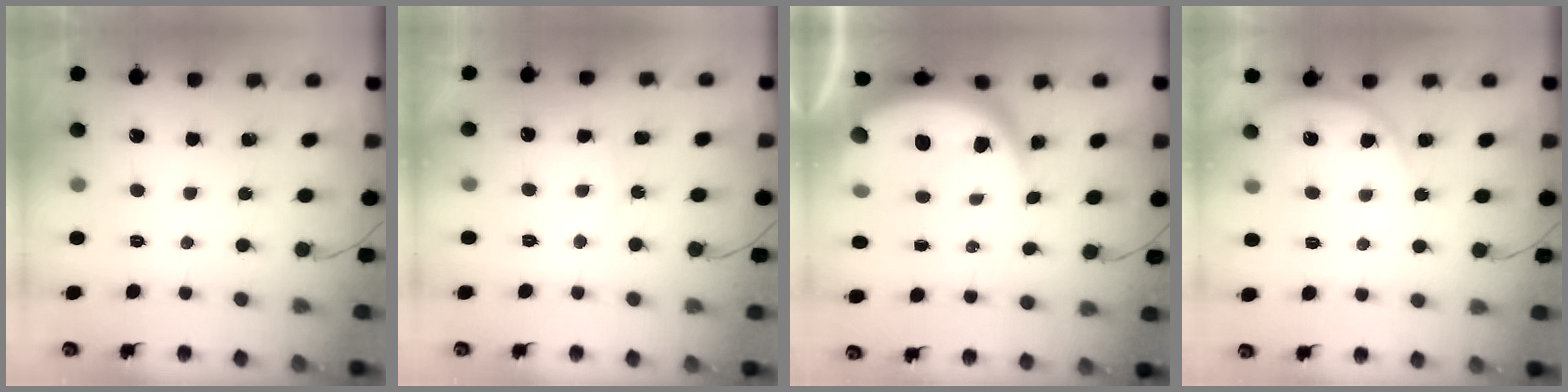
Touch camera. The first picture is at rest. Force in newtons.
{"total": 6.8, "press": 6.8, "slide": 0.6}
{"total": 10.4, "press": 10.4, "slide": 1.0}
{"total": 5.6, "press": 5.6, "slide": 0.3}